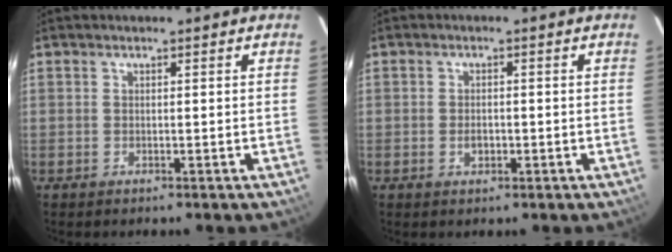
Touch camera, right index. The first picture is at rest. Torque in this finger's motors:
{"motor_torque": [-0.01, 0.00, 0.17, 0.00]}